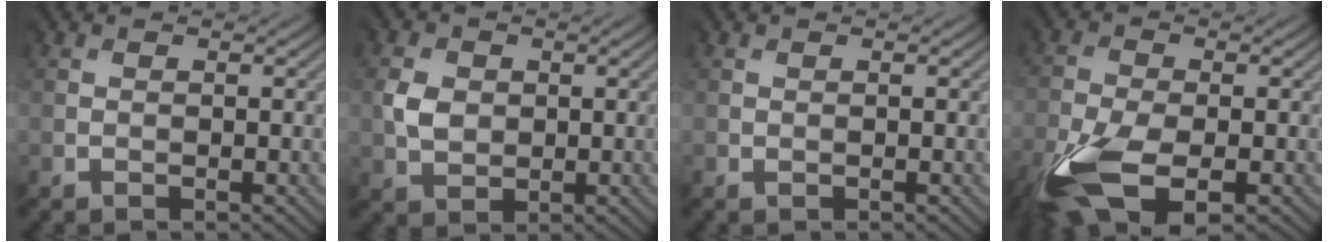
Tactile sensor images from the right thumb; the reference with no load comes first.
{"total": 2.7, "force": [0.5, 2.5, 0.7], "torque": [-0.025, -0.001, 0.009]}
{"total": 0.0}
{"total": 11.1, "force": [-6.0, 4.7, 8.1], "torque": [-0.197, -0.028, -0.121]}